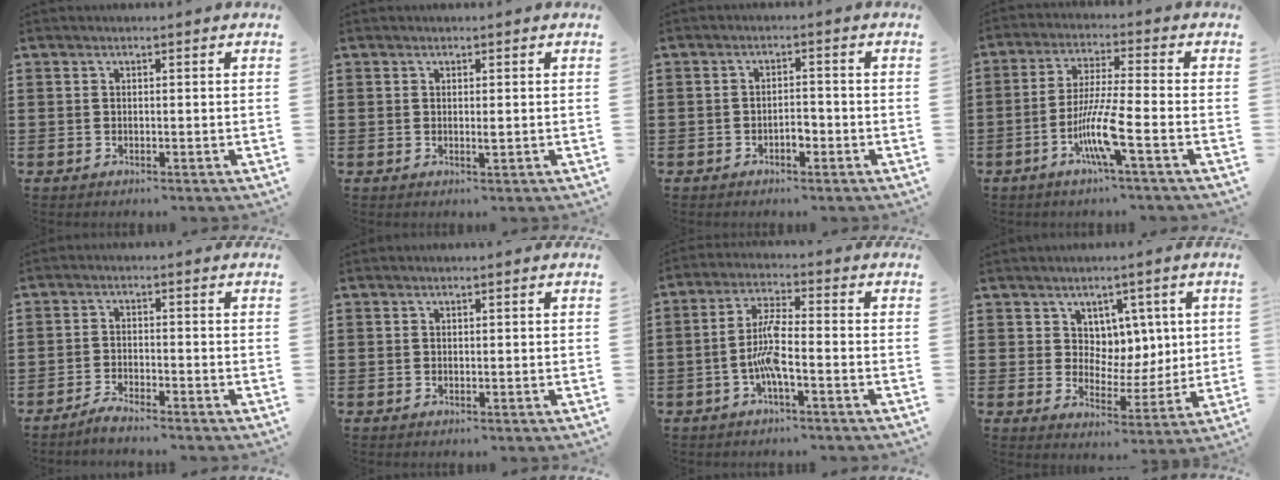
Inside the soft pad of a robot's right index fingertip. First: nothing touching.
{"total": 0.9, "force": [0.0, 0.1, 0.9], "torque": [-0.017, 0.000, 0.000]}
{"total": 2.5, "force": [-1.2, 1.0, 1.9], "torque": [-0.037, 0.003, -0.023]}
{"total": 8.9, "force": [-3.7, 0.4, 8.0], "torque": [-0.166, -0.015, -0.073]}
{"total": 2.4, "force": [-2.3, 0.0, 0.4], "torque": [-0.011, 0.005, -0.047]}
{"total": 0.0}
{"total": 6.7, "force": [-2.2, 1.5, 6.2], "torque": [-0.142, -0.007, -0.048]}
{"total": 6.4, "force": [3.4, 5.1, 1.8], "torque": [-0.051, -0.007, 0.062]}